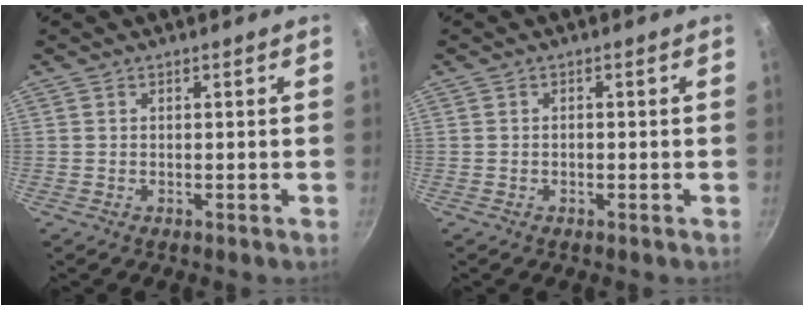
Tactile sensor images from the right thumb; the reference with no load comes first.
{"total": 0.7, "force": [-0.2, 0.4, 0.5], "torque": [-0.009, 0.003, -0.003]}